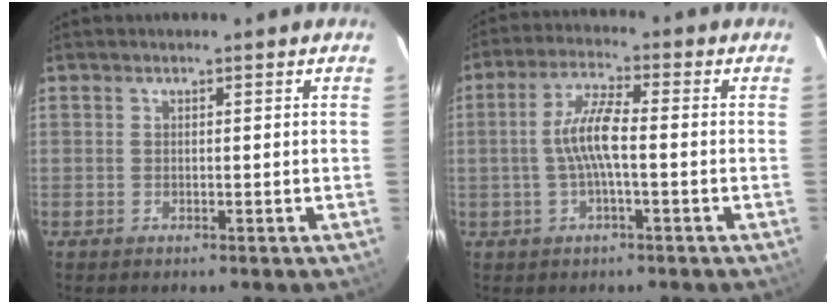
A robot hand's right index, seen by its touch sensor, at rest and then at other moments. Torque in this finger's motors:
{"motor_torque": [1.08, -0.25, 0.71, 0.18]}